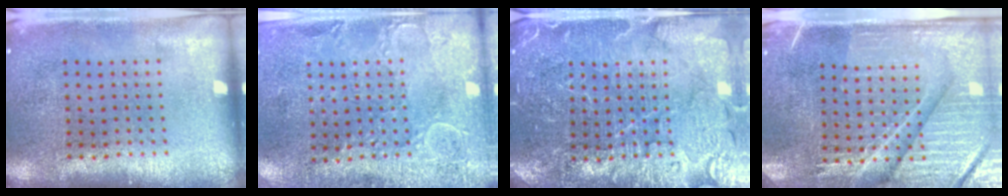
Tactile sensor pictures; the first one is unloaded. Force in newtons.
{"total": 2.9, "press": 2.5, "slide": 1.5}
{"total": 4.4, "press": 4.3, "slide": 1.0}
{"total": 4.6, "press": 4.3, "slide": 1.8}